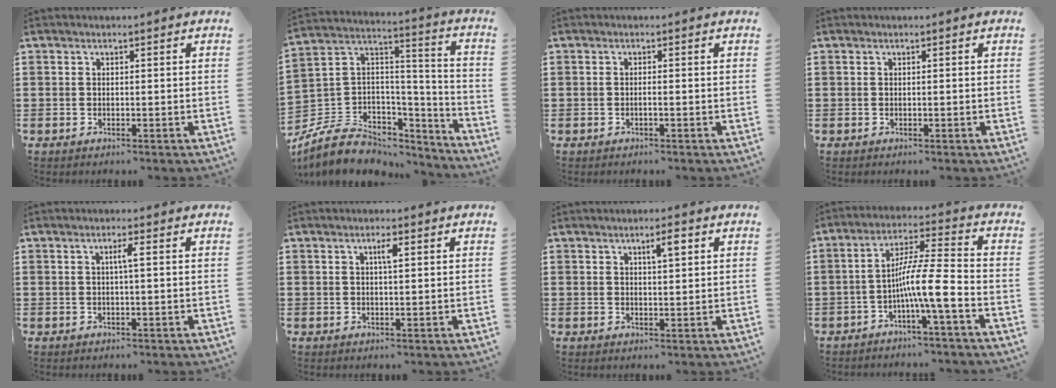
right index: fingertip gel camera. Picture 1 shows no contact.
{"total": 8.4, "force": [-5.3, 6.0, 2.4], "torque": [-0.060, 0.009, -0.094]}
{"total": 0.7, "force": [-0.3, -0.1, 0.6], "torque": [-0.011, -0.002, -0.006]}
{"total": 0.0}
{"total": 2.0, "force": [0.2, -0.1, 2.0], "torque": [-0.038, 0.000, 0.000]}
{"total": 1.9, "force": [0.7, 0.3, 1.8], "torque": [-0.028, 0.001, 0.007]}
{"total": 3.0, "force": [1.3, 0.7, 2.6], "torque": [-0.036, 0.001, 0.016]}
{"total": 9.5, "force": [-3.3, 0.7, 8.9], "torque": [-0.159, -0.003, -0.061]}